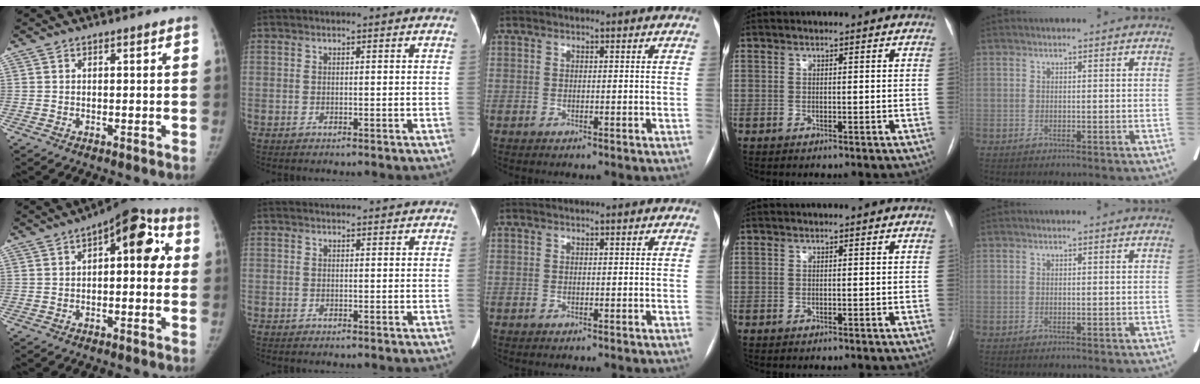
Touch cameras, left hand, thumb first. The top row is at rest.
{"thumb": {"total": 11.6, "force": [2.4, 5.4, 10.0], "torque": [-0.094, 0.031, 0.021]}, "index": {"total": 4.8, "force": [4.6, 1.0, 0.8], "torque": [-0.005, 0.023, 0.049]}}